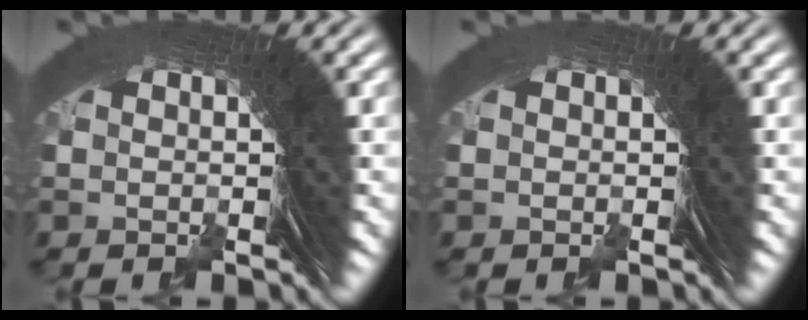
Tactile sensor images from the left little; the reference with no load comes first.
{"total": 0.0}